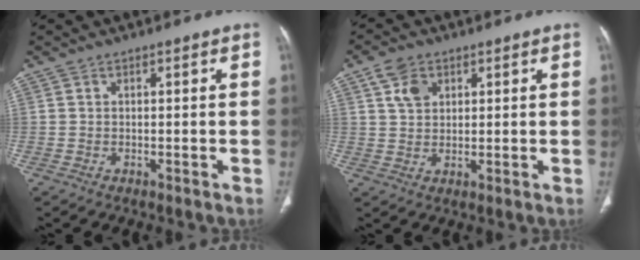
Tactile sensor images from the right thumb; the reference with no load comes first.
{"total": 5.2, "force": [2.4, 3.6, 2.8], "torque": [-0.036, -0.008, 0.047]}